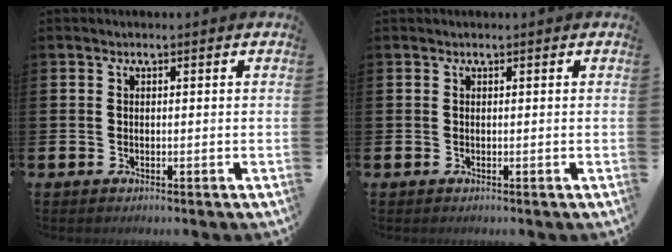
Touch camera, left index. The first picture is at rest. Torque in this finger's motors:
{"motor_torque": [-0.15, -0.13, 0.03, 0.04]}